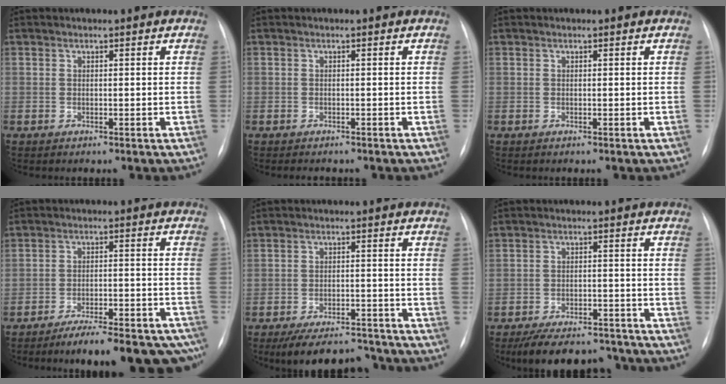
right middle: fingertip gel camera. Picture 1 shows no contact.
{"total": 2.2, "force": [-1.9, 1.0, 0.7], "torque": [-0.011, -0.002, -0.020]}
{"total": 0.0}
{"total": 17.1, "force": [-14.6, 3.4, 8.2], "torque": [-0.051, 0.025, -0.194]}
{"total": 9.9, "force": [-8.8, 3.1, 3.1], "torque": [-0.043, 0.005, -0.129]}
{"total": 11.7, "force": [-10.1, 4.2, 3.9], "torque": [-0.059, 0.008, -0.143]}